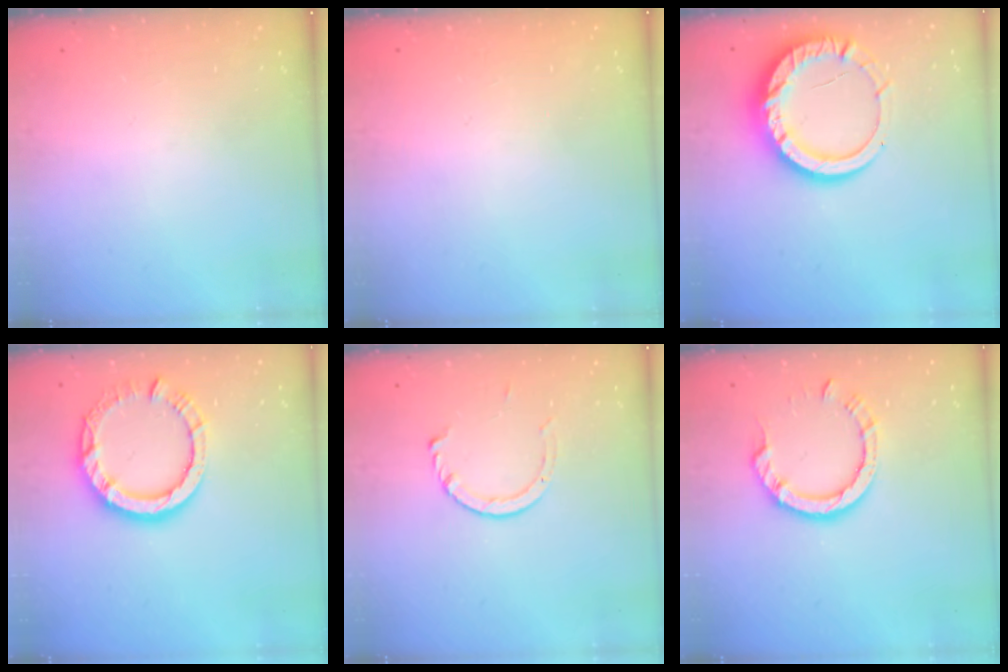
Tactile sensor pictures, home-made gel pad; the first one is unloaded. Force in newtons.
{"total": 2.6, "press": 2.6, "slide": 0.2}
{"total": 13.6, "press": 13.6, "slide": 1.2}
{"total": 11.7, "press": 11.6, "slide": 1.4}
{"total": 3.9, "press": 3.9, "slide": 0.4}
{"total": 8.5, "press": 8.4, "slide": 1.0}